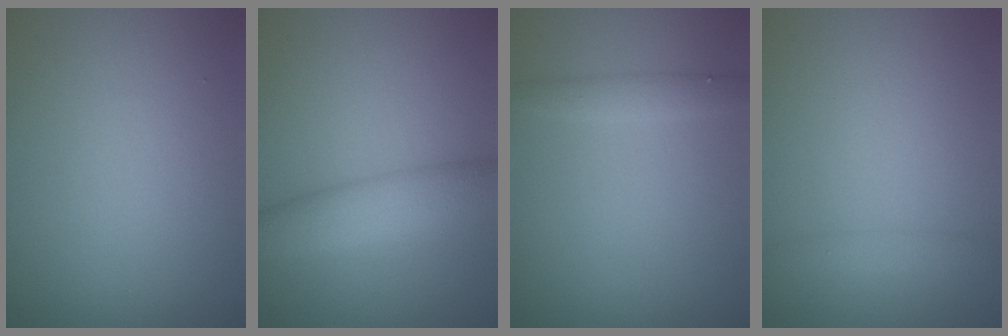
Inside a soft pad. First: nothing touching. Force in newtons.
{"total": 4.4, "press": 4.4, "slide": 0.1}
{"total": 1.6, "press": 1.6, "slide": 0.0}
{"total": 1.1, "press": 1.0, "slide": 0.1}